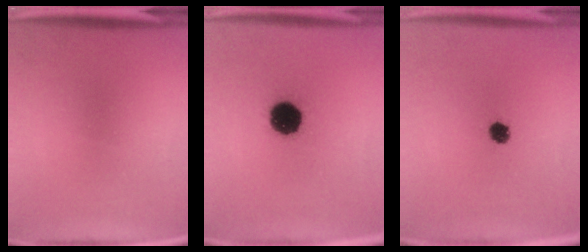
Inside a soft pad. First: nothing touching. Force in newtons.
{"total": 11.0}
{"total": 3.5}